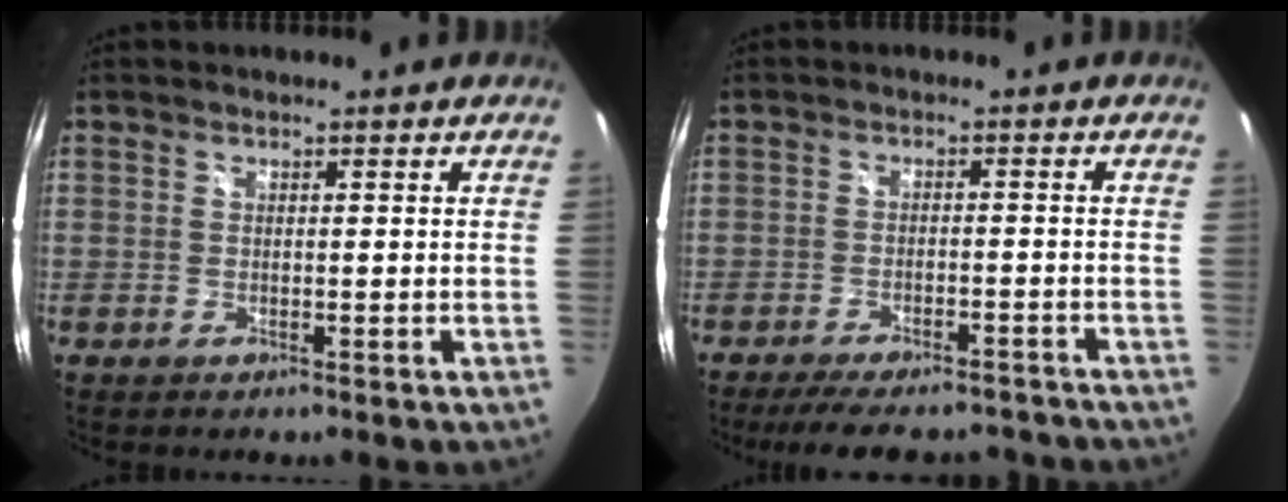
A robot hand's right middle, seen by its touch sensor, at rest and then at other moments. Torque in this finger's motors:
{"motor_torque": [1.07, -1.07, 0.12, 0.06]}